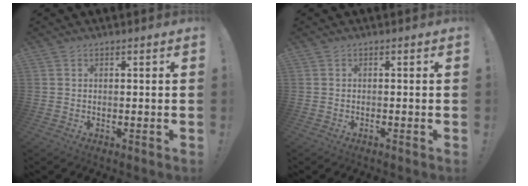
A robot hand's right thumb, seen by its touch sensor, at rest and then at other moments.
{"total": 0.7, "force": [-0.5, -0.3, 0.4], "torque": [-0.009, -0.002, -0.008]}